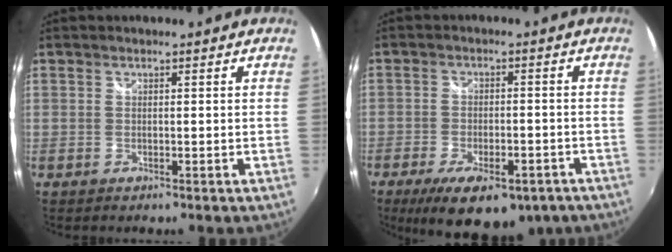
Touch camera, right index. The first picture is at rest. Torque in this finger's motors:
{"motor_torque": [1.03, -1.10, 0.25, 0.02]}